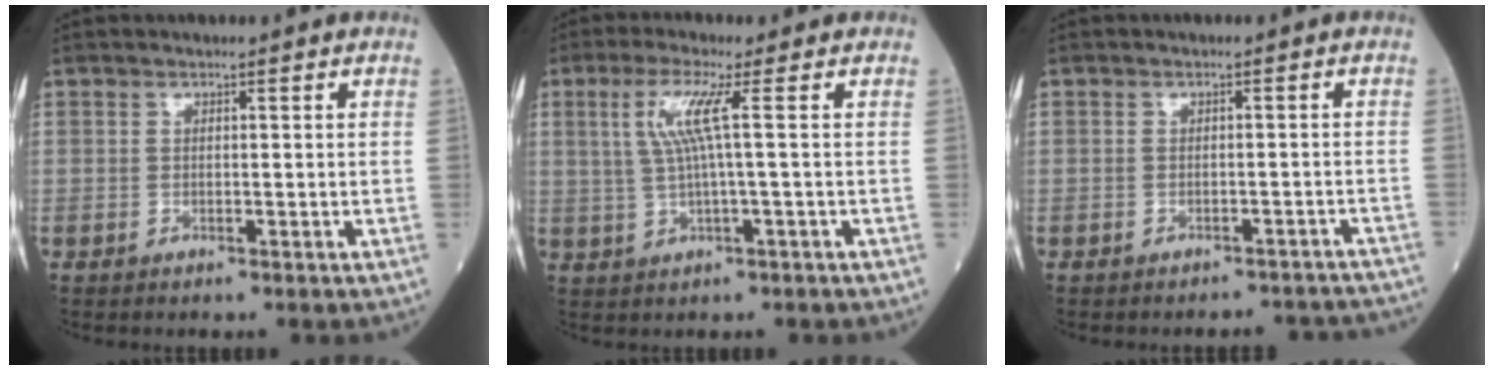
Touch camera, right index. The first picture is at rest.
{"total": 5.4, "force": [1.4, -0.7, 5.2], "torque": [-0.113, 0.008, 0.034]}
{"total": 7.5, "force": [-7.1, 2.3, 0.9], "torque": [0.001, 0.015, -0.064]}